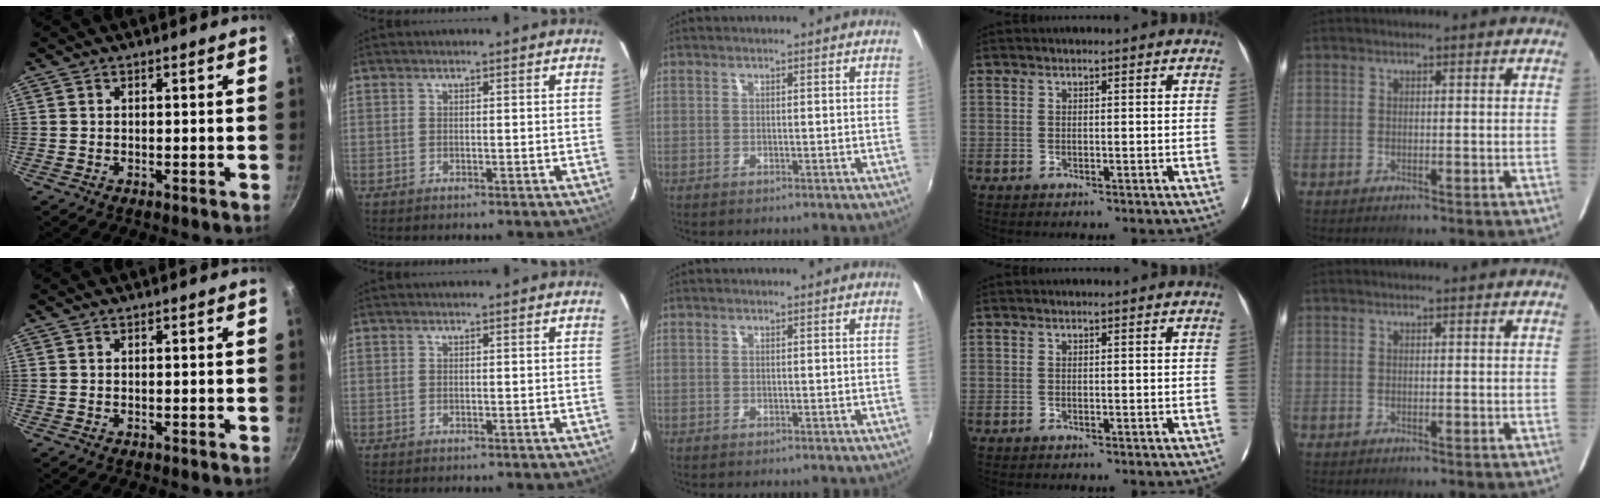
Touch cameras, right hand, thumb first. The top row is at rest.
{}